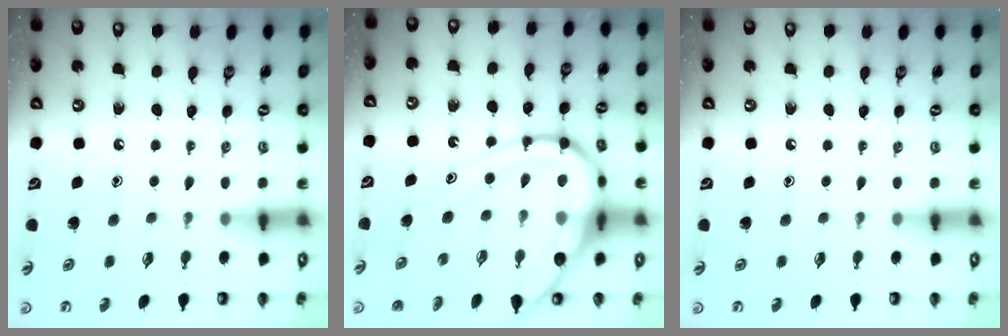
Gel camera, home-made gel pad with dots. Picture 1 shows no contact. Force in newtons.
{"total": 18.4, "press": 18.4, "slide": 1.8}
{"total": 0.0}